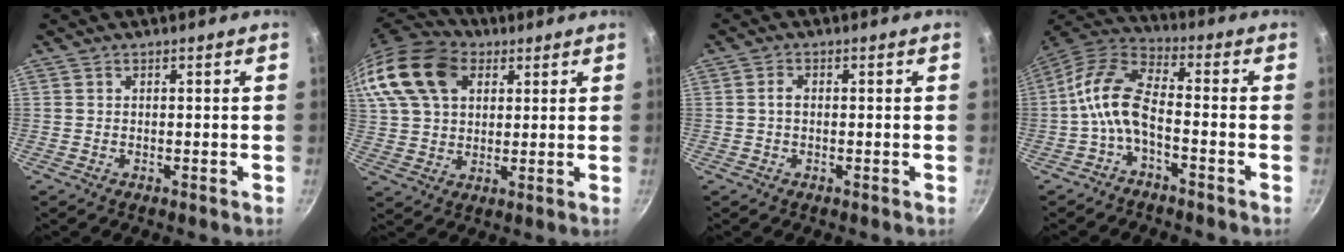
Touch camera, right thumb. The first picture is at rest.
{"total": 21.8, "force": [8.8, 15.2, 13.0], "torque": [-0.277, 0.023, 0.155]}
{"total": 1.8, "force": [0.0, 1.1, 1.4], "torque": [-0.028, 0.007, -0.002]}
{"total": 9.6, "force": [-3.2, 4.6, 7.9], "torque": [-0.163, 0.045, -0.075]}